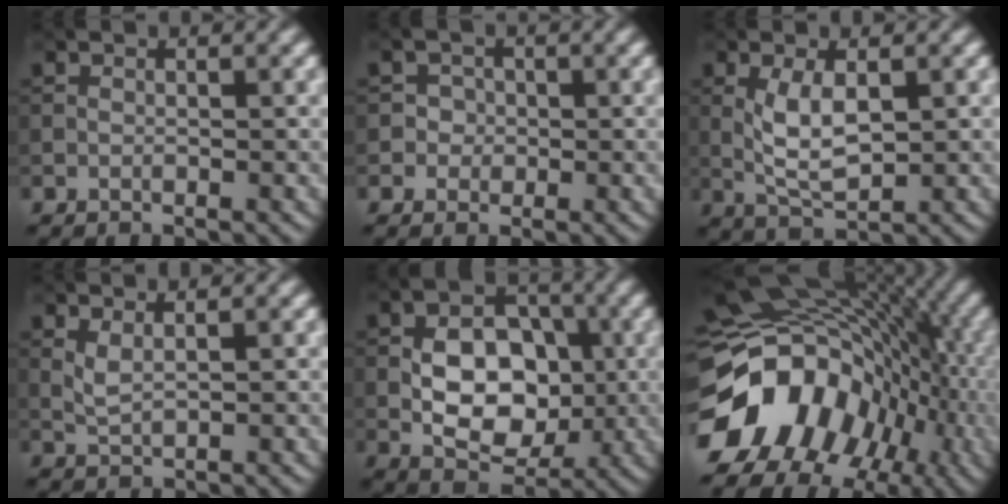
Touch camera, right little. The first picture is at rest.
{"total": 1.8, "force": [0.0, 1.7, 0.5], "torque": [0.000, 0.000, 0.001]}
{"total": 3.4, "force": [0.1, 1.3, 3.2], "torque": [-0.070, -0.002, 0.004]}
{"total": 1.3, "force": [0.6, 0.4, 1.1], "torque": [-0.033, -0.002, 0.015]}
{"total": 7.7, "force": [-1.0, 5.0, 5.8], "torque": [-0.094, 0.004, -0.021]}
{"total": 15.9, "force": [-5.1, 11.9, 9.2], "torque": [-0.174, -0.014, -0.092]}